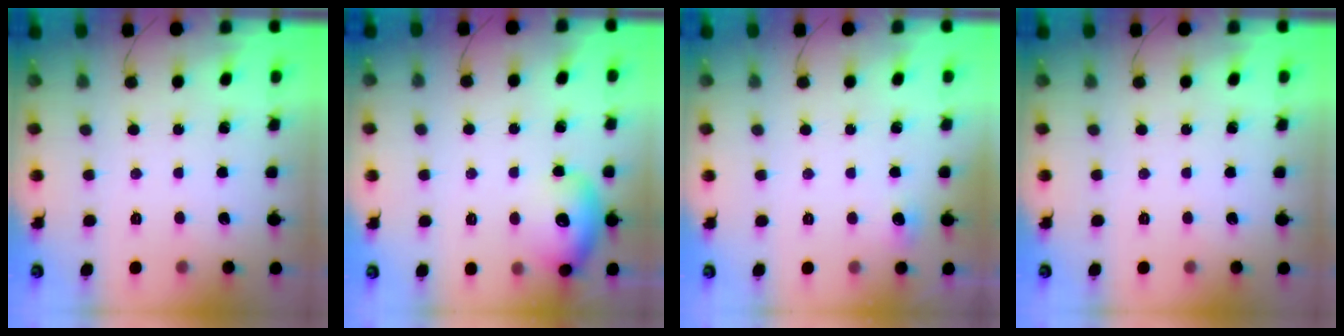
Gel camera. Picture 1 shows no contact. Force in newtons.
{"total": 12.7, "press": 12.6, "slide": 1.7}
{"total": 4.0, "press": 3.7, "slide": 1.6}
{"total": 0.0}